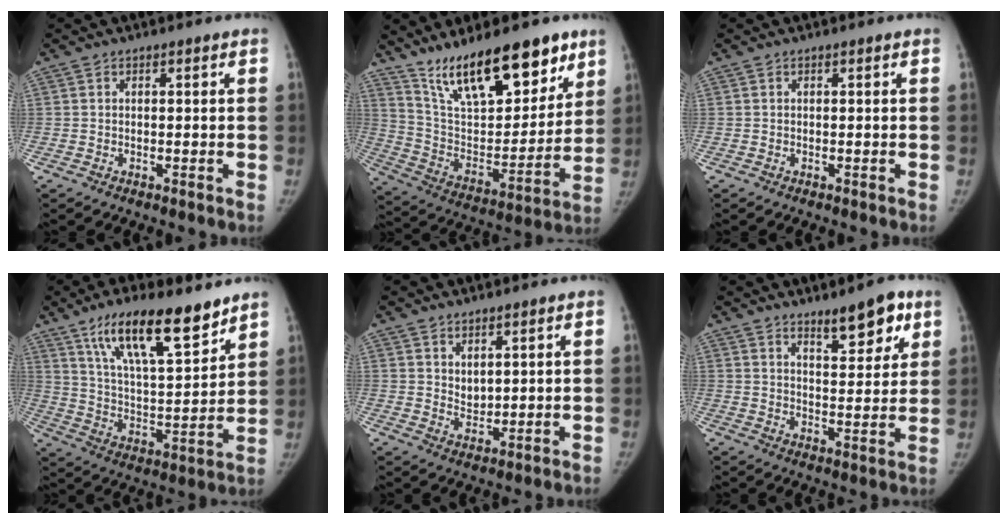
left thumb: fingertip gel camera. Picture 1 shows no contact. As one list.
[{"total": 23.4, "force": [16.1, 8.7, 14.6], "torque": [-0.188, -0.069, 0.279]}, {"total": 0.0}, {"total": 17.5, "force": [11.8, 4.9, 11.9], "torque": [-0.174, -0.060, 0.211]}, {"total": 3.3, "force": [2.0, 1.7, 2.0], "torque": [-0.024, -0.022, 0.044]}, {"total": 9.1, "force": [6.1, 3.1, 6.0], "torque": [-0.061, -0.038, 0.092]}]